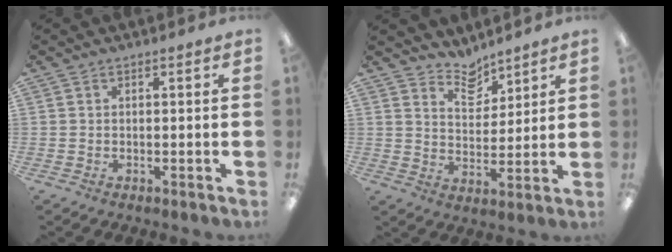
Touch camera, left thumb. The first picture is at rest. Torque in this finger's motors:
{"motor_torque": [-0.39, -0.24, -0.48, 0.05, -0.14]}